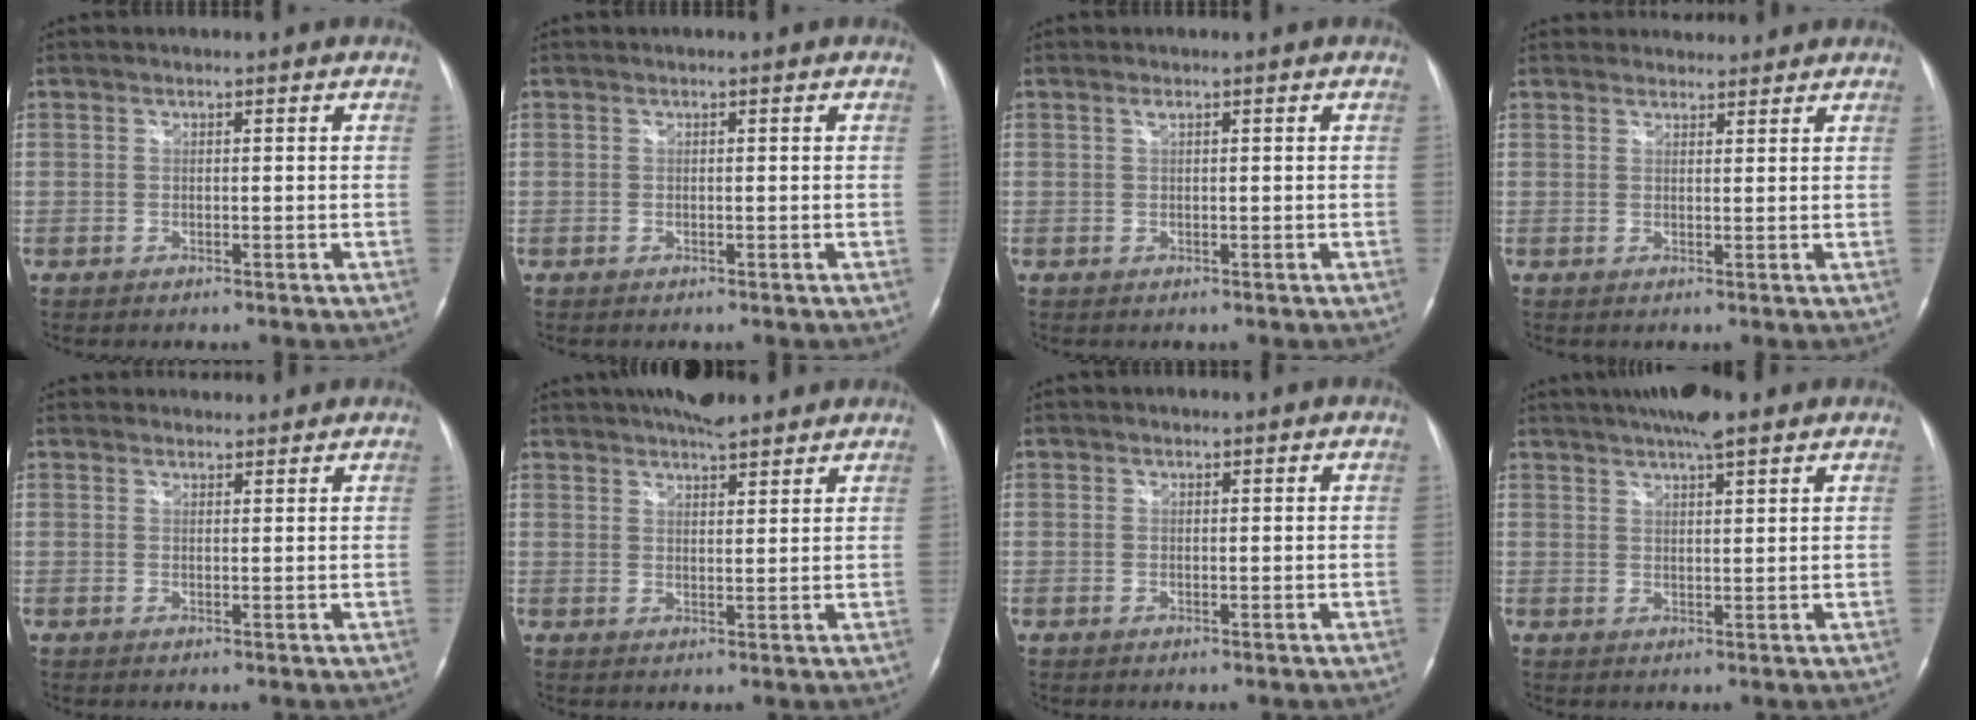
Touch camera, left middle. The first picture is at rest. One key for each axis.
{"total": 0.0}
{"total": 0.7, "fx": 0.4, "fy": 0.2, "fz": 0.5, "tx": -0.011, "ty": 0.003, "tz": 0.005}
{"total": 4.1, "fx": 3.9, "fy": 1.2, "fz": 0.2, "tx": -0.005, "ty": 0.022, "tz": 0.055}
{"total": 3.7, "fx": 3.6, "fy": 1.1, "fz": 0.2, "tx": -0.005, "ty": 0.026, "tz": 0.051}
{"total": 8.8, "fx": 7.4, "fy": 2.2, "fz": 4.1, "tx": -0.064, "ty": 0.021, "tz": 0.110}
{"total": 0.6, "fx": 0.3, "fy": 0.5, "fz": 0.1, "tx": 0.003, "ty": 0.000, "tz": 0.002}
{"total": 8.6, "fx": 6.6, "fy": 1.3, "fz": 5.3, "tx": -0.086, "ty": 0.026, "tz": 0.102}